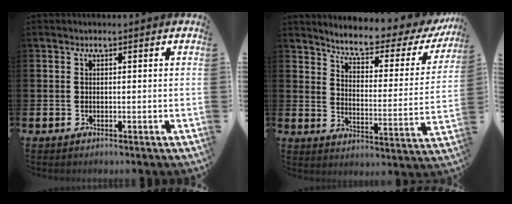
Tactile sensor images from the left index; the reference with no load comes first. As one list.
[{"total": 6.0, "force": [5.4, 1.1, 2.2], "torque": [-0.075, -0.040, 0.086]}]